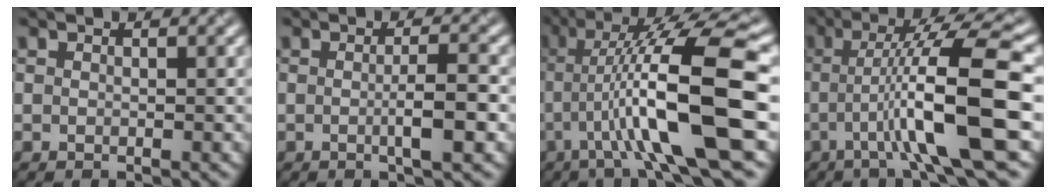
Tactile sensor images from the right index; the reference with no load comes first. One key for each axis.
{"total": 3.1, "fx": -0.8, "fy": 0.5, "fz": 2.9, "tx": -0.040, "ty": 0.007, "tz": -0.007}
{"total": 11.9, "fx": -2.4, "fy": 1.8, "fz": 11.5, "tx": -0.182, "ty": 0.026, "tz": -0.032}
{"total": 10.1, "fx": -2.1, "fy": 1.5, "fz": 9.8, "tx": -0.143, "ty": 0.014, "tz": -0.031}